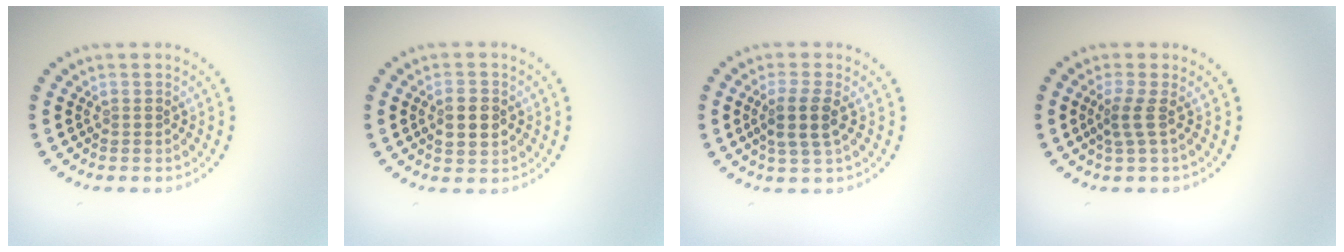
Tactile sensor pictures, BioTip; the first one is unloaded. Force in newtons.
{"total": 2.9, "press": 2.9, "slide": 0.2}
{"total": 2.9, "press": 2.5, "slide": 1.4}
{"total": 1.9, "press": 1.2, "slide": 1.5}